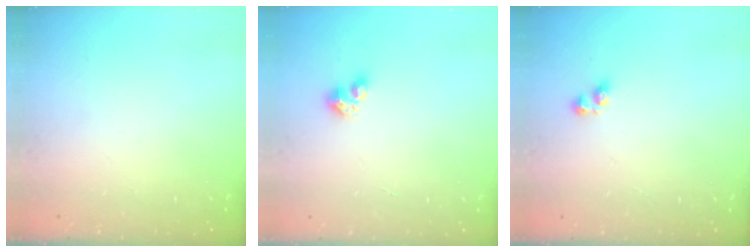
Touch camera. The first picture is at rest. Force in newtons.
{"total": 4.6, "press": 4.6, "slide": 0.4}
{"total": 2.8, "press": 2.8, "slide": 0.1}